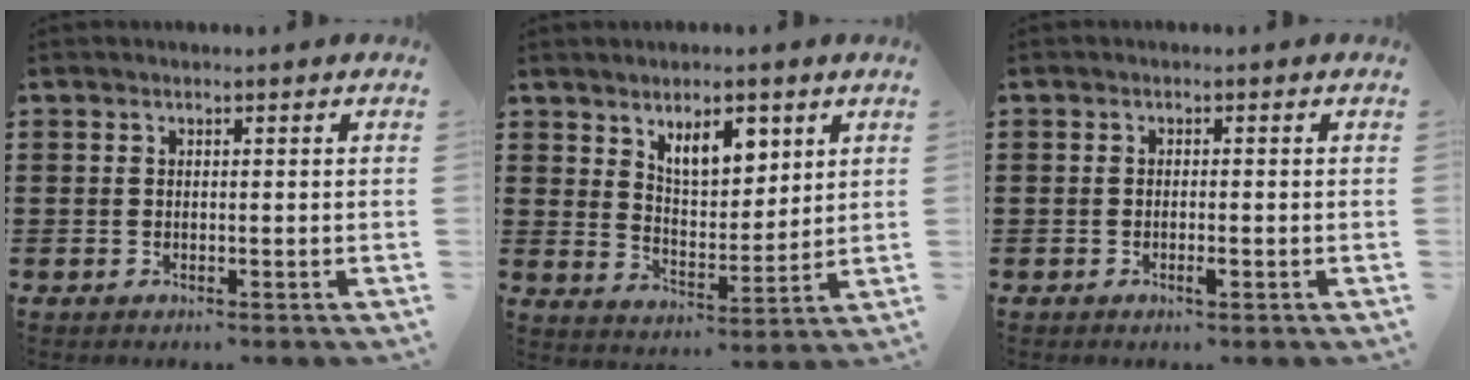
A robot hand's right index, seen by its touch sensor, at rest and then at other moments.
{"total": 7.3, "force": [4.4, 3.4, 4.6], "torque": [-0.080, -0.004, 0.076]}
{"total": 1.4, "force": [-0.7, 0.2, 1.2], "torque": [-0.030, -0.005, -0.013]}